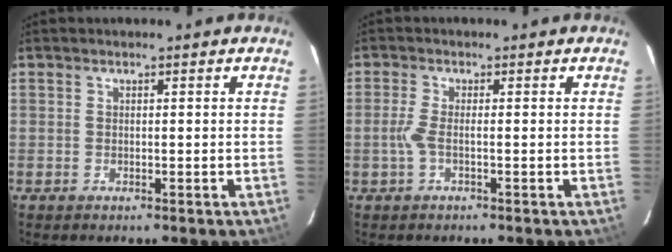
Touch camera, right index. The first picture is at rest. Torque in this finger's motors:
{"motor_torque": [0.35, 0.05, 0.31, 0.09]}